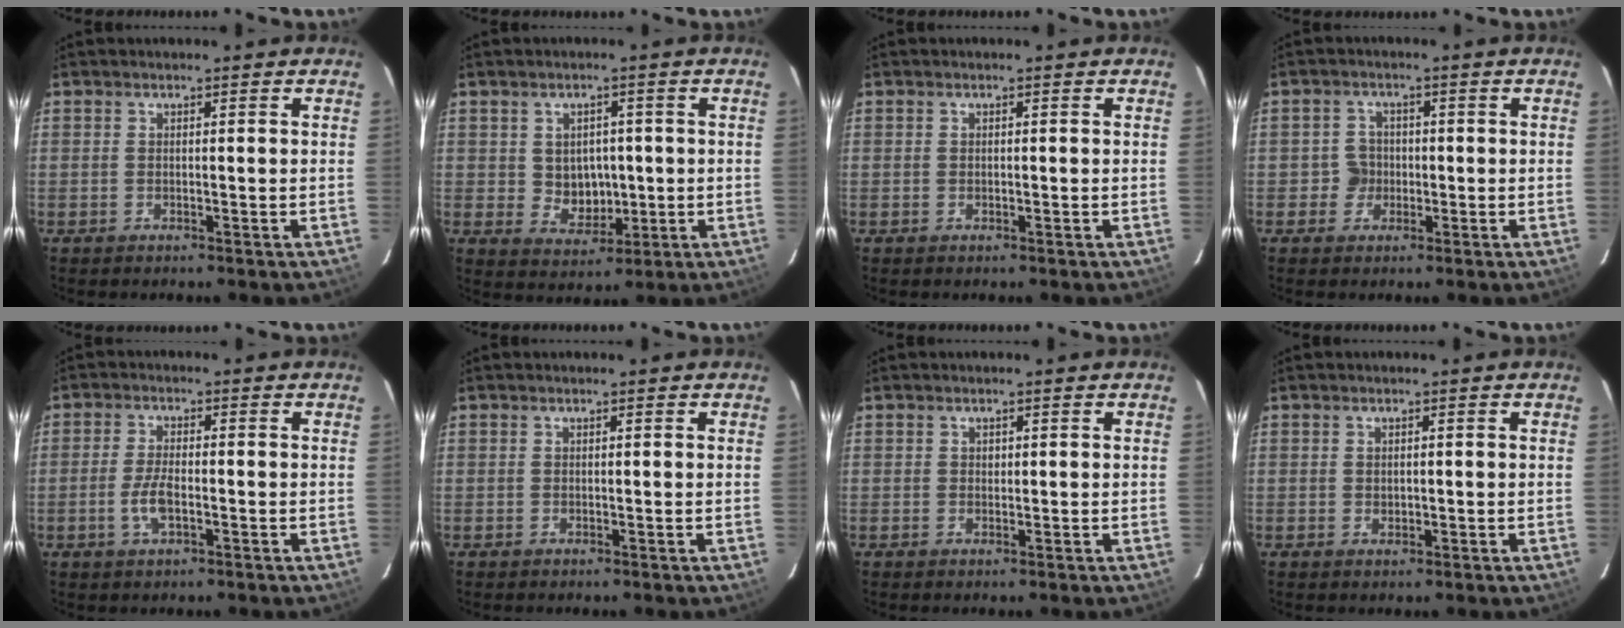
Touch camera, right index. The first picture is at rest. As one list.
[{"total": 5.7, "force": [0.1, 5.1, 2.7], "torque": [-0.049, 0.006, 0.016]}, {"total": 0.0}, {"total": 3.2, "force": [-0.8, 3.2, 0.1], "torque": [0.004, 0.012, -0.014]}, {"total": 4.4, "force": [-1.6, 1.5, 3.8], "torque": [-0.081, -0.002, -0.030]}, {"total": 0.0}, {"total": 0.5, "force": [0.2, 0.5, 0.1], "torque": [0.002, 0.002, 0.004]}, {"total": 0.8, "force": [0.1, 0.7, 0.4], "torque": [-0.004, 0.002, 0.003]}]